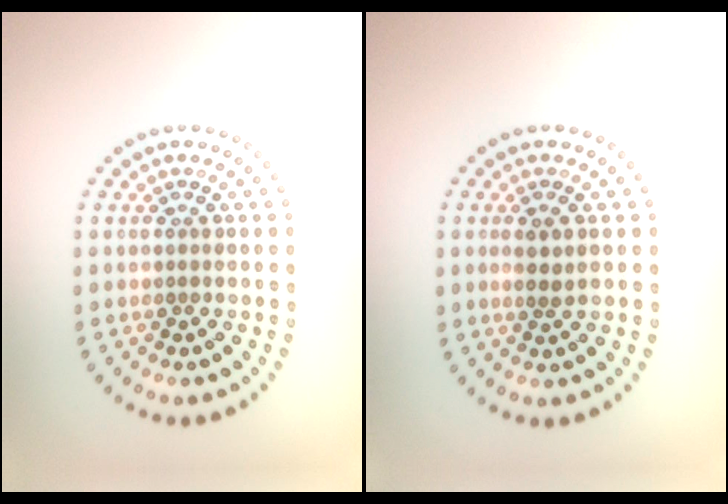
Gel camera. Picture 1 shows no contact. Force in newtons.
{"total": 1.4, "press": 1.1, "slide": 0.8}